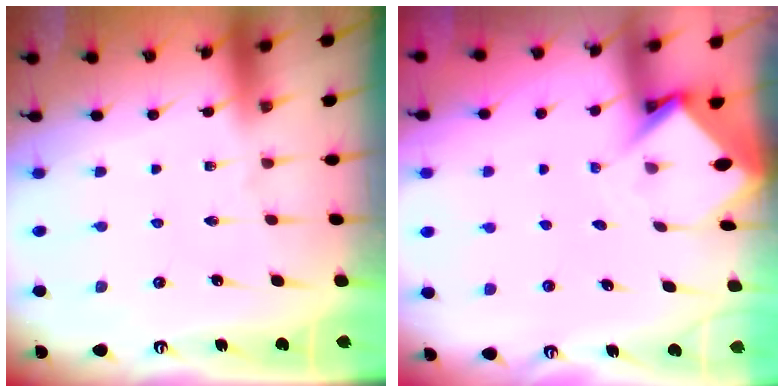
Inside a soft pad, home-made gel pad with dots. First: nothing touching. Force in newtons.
{"total": 3.4, "press": 3.4, "slide": 0.3}